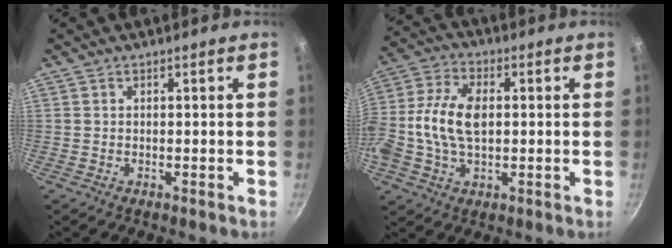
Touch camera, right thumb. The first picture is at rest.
{"total": 12.0, "force": [0.2, 7.4, 9.5], "torque": [-0.187, 0.020, -0.011]}